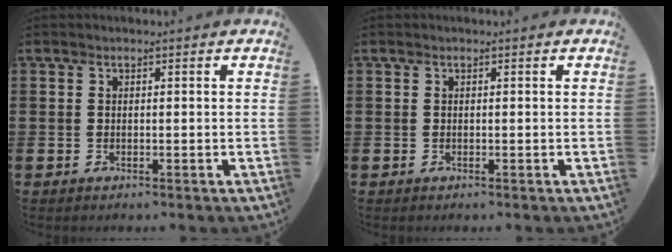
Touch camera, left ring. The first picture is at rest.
{"total": 0.0}